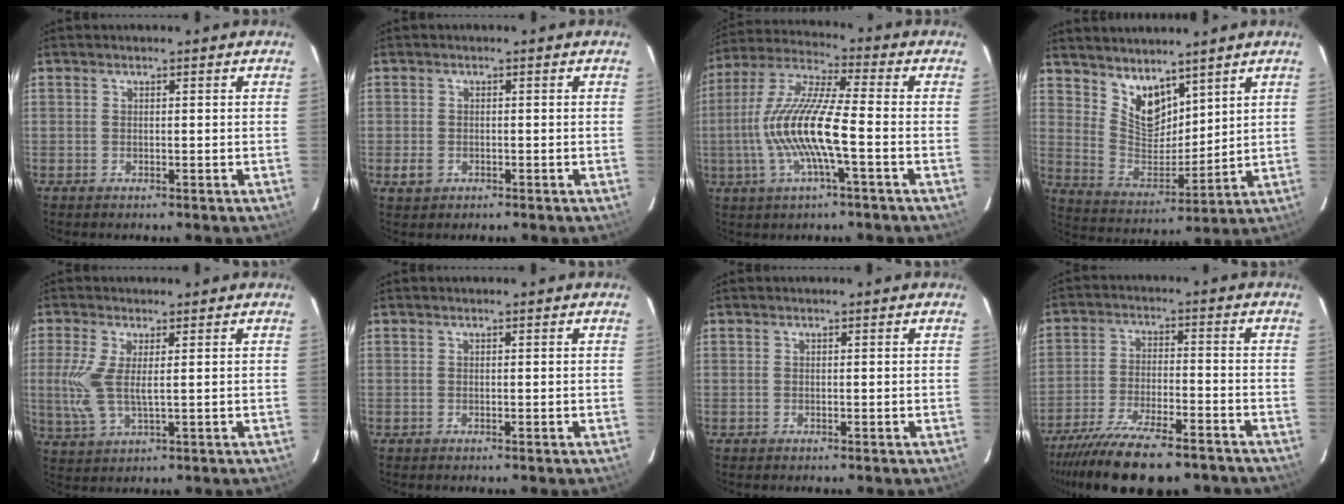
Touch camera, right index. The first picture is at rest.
{"total": 2.6, "force": [-1.1, 2.1, 1.0], "torque": [-0.021, 0.000, -0.016]}
{"total": 14.8, "force": [-3.2, 1.9, 14.3], "torque": [-0.288, 0.001, -0.064]}
{"total": 9.8, "force": [7.3, 4.9, 4.3], "torque": [-0.073, -0.004, 0.152]}
{"total": 7.4, "force": [0.8, 2.7, 6.8], "torque": [-0.160, -0.004, 0.017]}
{"total": 0.0}
{"total": 0.0}
{"total": 19.7, "force": [-16.2, 5.1, 10.0], "torque": [-0.197, -0.039, -0.251]}